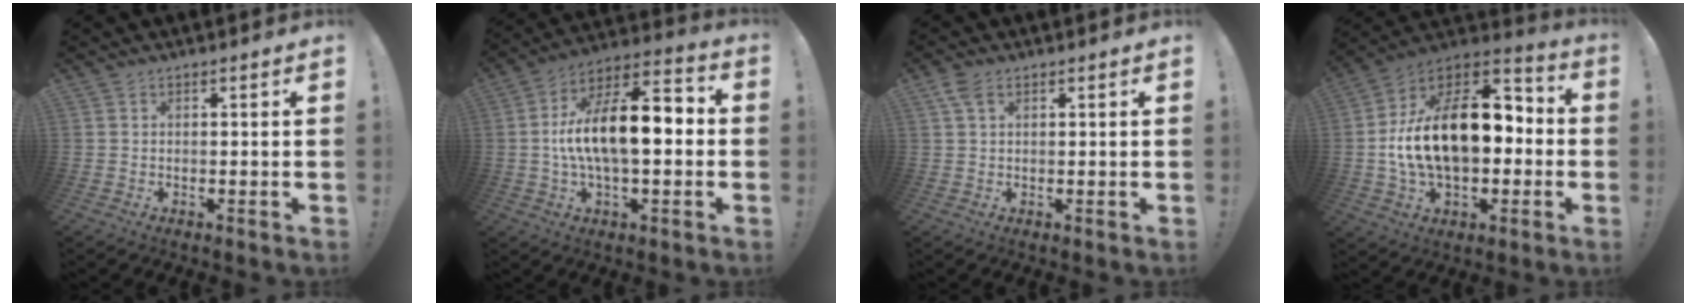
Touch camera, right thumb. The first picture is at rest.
{"total": 17.3, "force": [-0.4, 7.9, 15.4], "torque": [-0.252, 0.000, -0.011]}
{"total": 4.0, "force": [1.9, 2.2, 2.7], "torque": [-0.053, -0.001, 0.037]}
{"total": 23.8, "force": [0.9, 14.3, 19.0], "torque": [-0.316, 0.007, 0.026]}